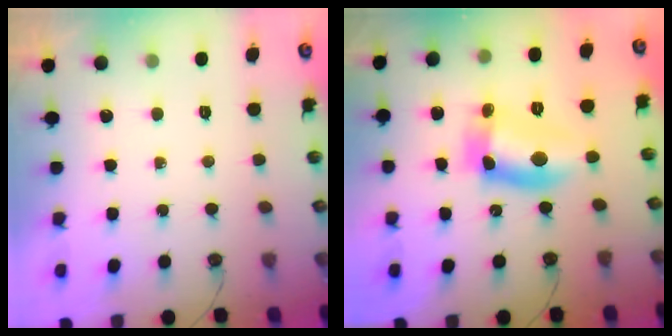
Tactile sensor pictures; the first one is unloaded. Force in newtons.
{"total": 12.2, "press": 12.1, "slide": 1.3}